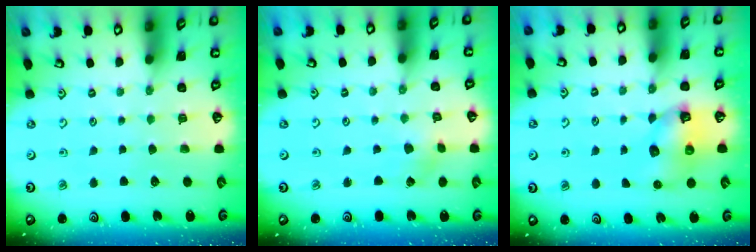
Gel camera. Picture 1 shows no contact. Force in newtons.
{"total": 2.1, "press": 2.1, "slide": 0.2}
{"total": 8.6, "press": 8.6, "slide": 0.7}